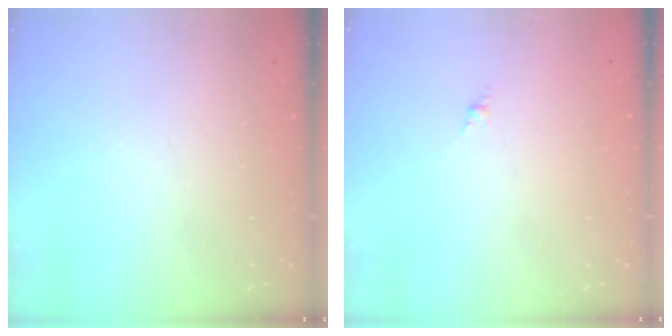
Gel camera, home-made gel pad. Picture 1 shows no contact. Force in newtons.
{"total": 1.1, "press": 1.0, "slide": 0.5}